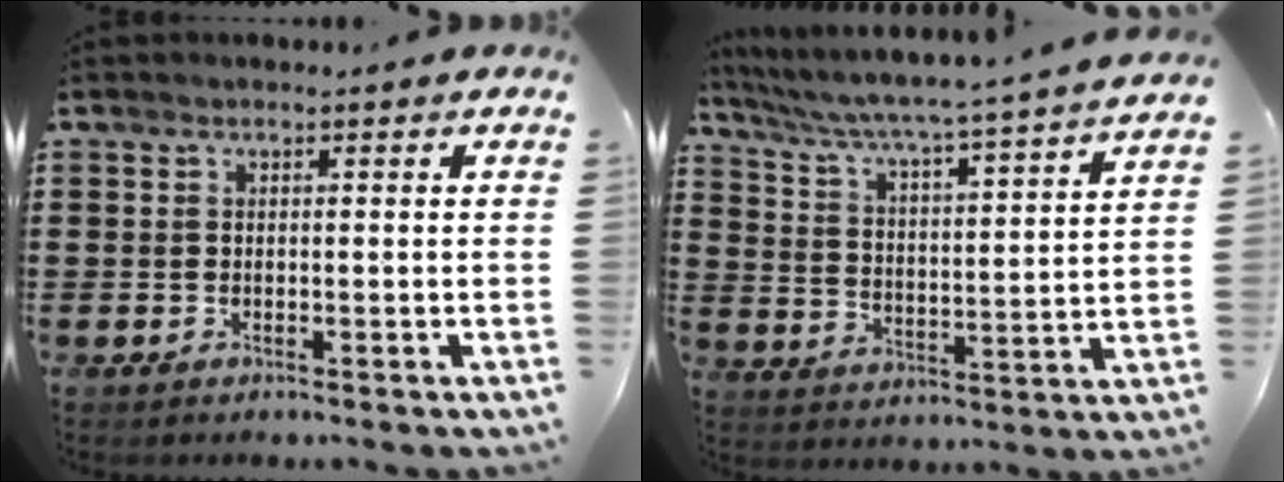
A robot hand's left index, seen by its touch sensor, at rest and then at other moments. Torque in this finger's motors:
{"motor_torque": [2.14, 0.00, 0.35, 0.10]}